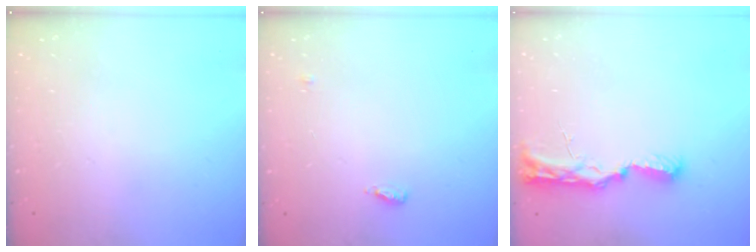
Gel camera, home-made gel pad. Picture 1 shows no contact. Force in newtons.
{"total": 4.6, "press": 4.5, "slide": 0.7}
{"total": 10.5, "press": 9.6, "slide": 4.3}